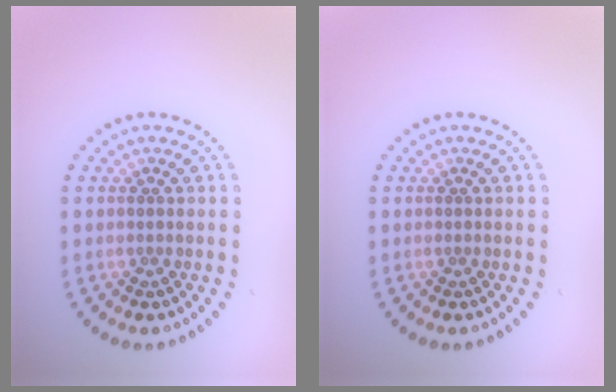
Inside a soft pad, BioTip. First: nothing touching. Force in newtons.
{"total": 0.0}